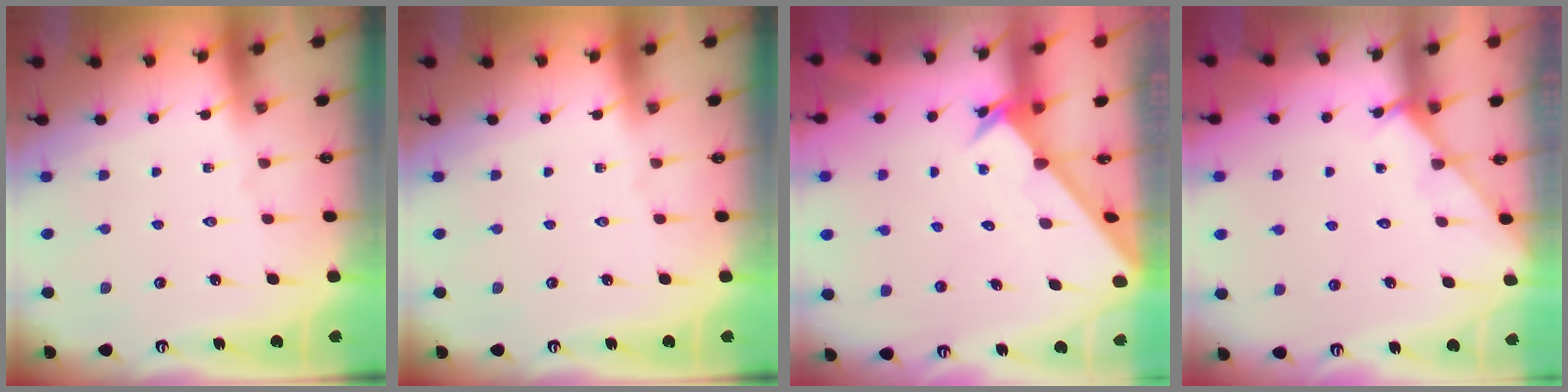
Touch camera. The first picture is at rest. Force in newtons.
{"total": 0.0}
{"total": 2.4, "press": 2.4, "slide": 0.2}
{"total": 3.3, "press": 3.3, "slide": 0.2}